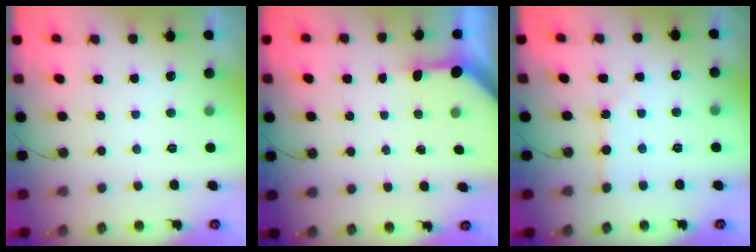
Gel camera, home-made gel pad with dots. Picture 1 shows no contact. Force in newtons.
{"total": 3.4, "press": 3.4, "slide": 0.4}
{"total": 2.1, "press": 2.1, "slide": 0.4}